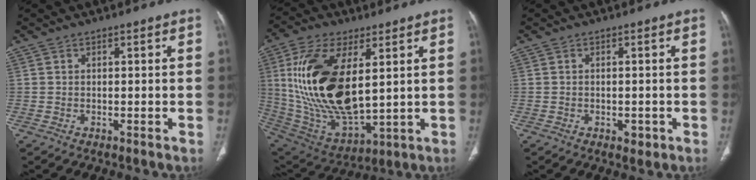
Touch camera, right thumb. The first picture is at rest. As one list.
[{"total": 23.5, "force": [4.6, 11.3, 20.1], "torque": [-0.396, -0.027, 0.097]}, {"total": 2.0, "force": [-0.8, 1.2, 1.3], "torque": [-0.013, 0.001, -0.006]}]